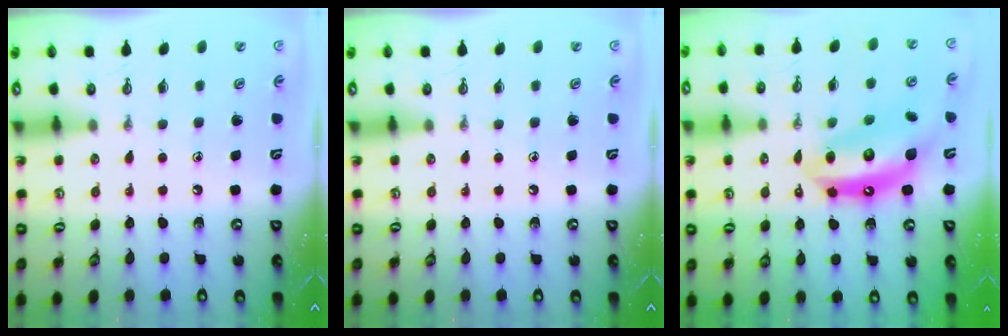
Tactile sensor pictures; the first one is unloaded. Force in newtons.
{"total": 0.0}
{"total": 13.6, "press": 13.5, "slide": 1.5}